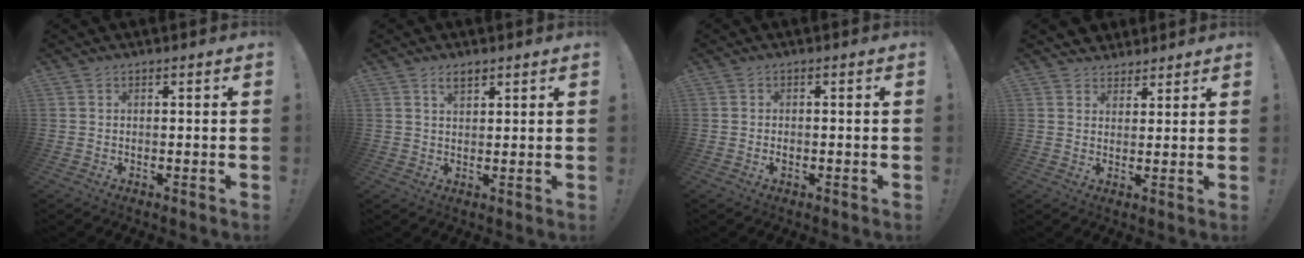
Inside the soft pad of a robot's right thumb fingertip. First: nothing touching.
{"total": 2.7, "force": [1.9, 1.1, 1.5], "torque": [-0.020, -0.009, 0.033]}
{"total": 1.1, "force": [-0.8, 0.3, 0.7], "torque": [-0.008, -0.001, -0.015]}
{"total": 4.2, "force": [3.3, 2.5, -0.3], "torque": [0.006, -0.019, 0.064]}